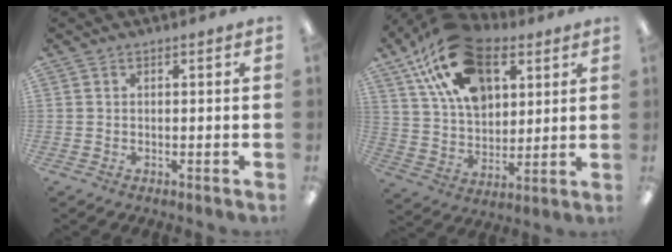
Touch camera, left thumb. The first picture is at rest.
{"total": 21.0, "force": [11.3, 13.0, 12.0], "torque": [-0.209, -0.034, 0.207]}